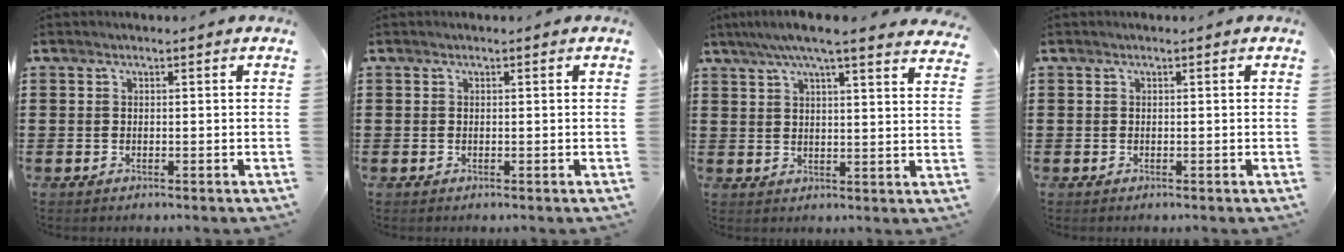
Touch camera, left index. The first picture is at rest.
{"total": 0.0}
{"total": 6.4, "force": [5.3, 0.0, 3.5], "torque": [-0.084, -0.014, 0.093]}
{"total": 0.0}